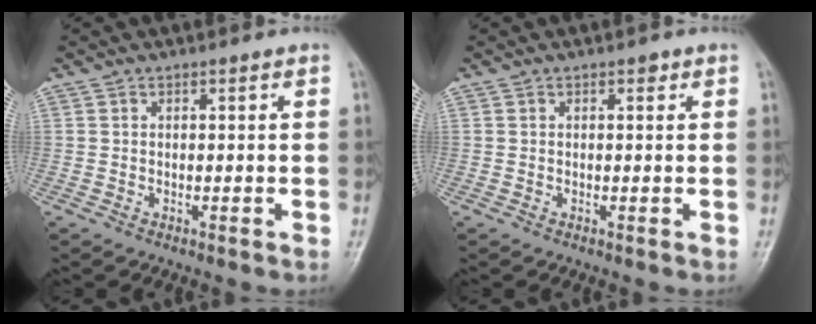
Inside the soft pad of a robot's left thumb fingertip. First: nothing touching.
{"total": 0.8, "force": [0.4, 0.5, 0.5], "torque": [0.000, 0.000, 0.003]}